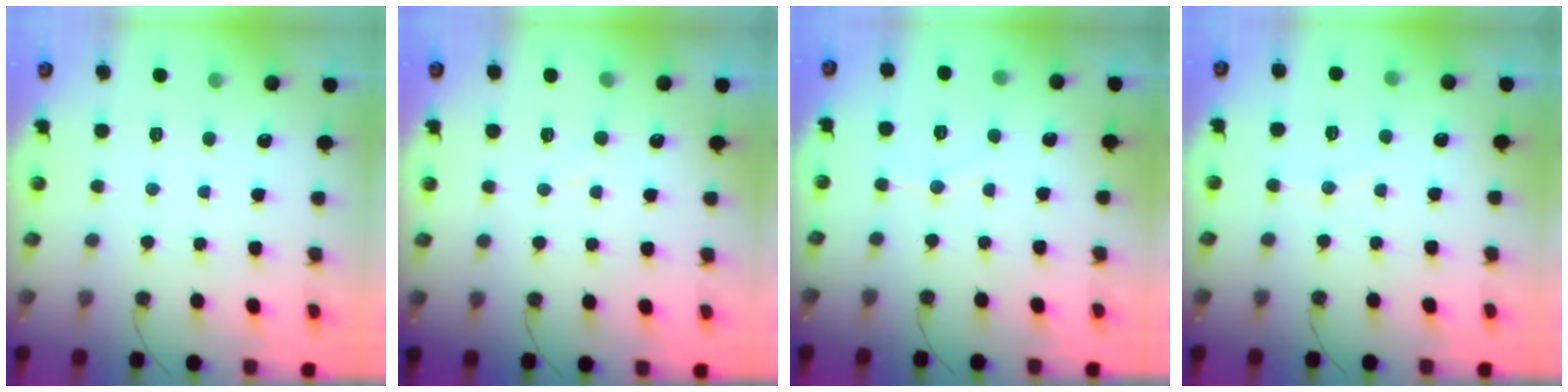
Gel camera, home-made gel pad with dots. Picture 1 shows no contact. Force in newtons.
{"total": 4.1, "press": 3.8, "slide": 1.5}
{"total": 4.7, "press": 4.6, "slide": 0.8}
{"total": 5.1, "press": 4.8, "slide": 1.8}